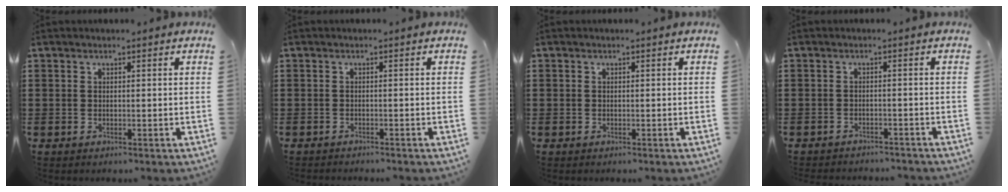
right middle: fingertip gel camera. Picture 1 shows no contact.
{"total": 0.8, "force": [-0.8, 0.0, 0.0], "torque": [-0.002, 0.002, -0.018]}
{"total": 0.7, "force": [-0.2, 0.6, 0.0], "torque": [0.000, 0.006, -0.006]}
{"total": 1.8, "force": [-1.8, 0.2, -0.1], "torque": [-0.004, 0.001, -0.039]}